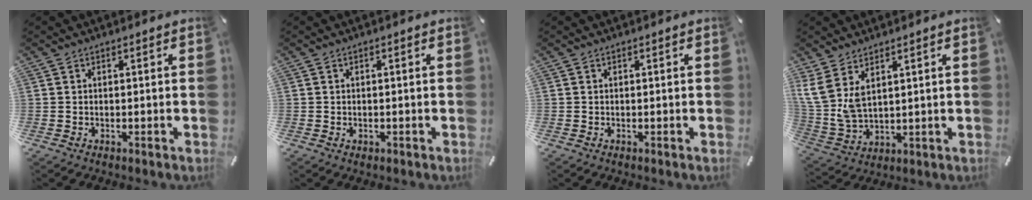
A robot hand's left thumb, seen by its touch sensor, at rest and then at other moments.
{"total": 0.6, "force": [-0.1, 0.4, 0.3], "torque": [-0.006, 0.000, -0.002]}
{"total": 0.0}
{"total": 8.6, "force": [4.9, 4.3, 5.5], "torque": [-0.151, -0.027, 0.089]}